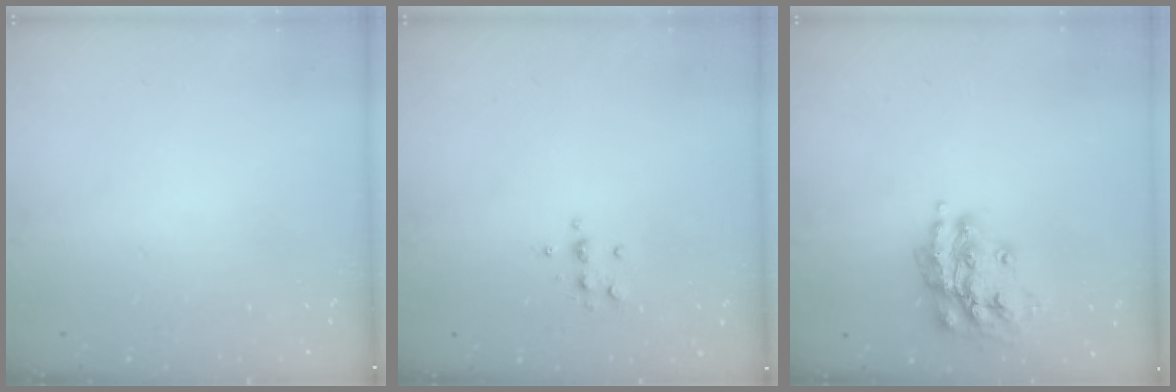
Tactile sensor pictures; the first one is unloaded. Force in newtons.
{"total": 5.4, "press": 5.2, "slide": 1.4}
{"total": 15.1, "press": 15.0, "slide": 1.0}